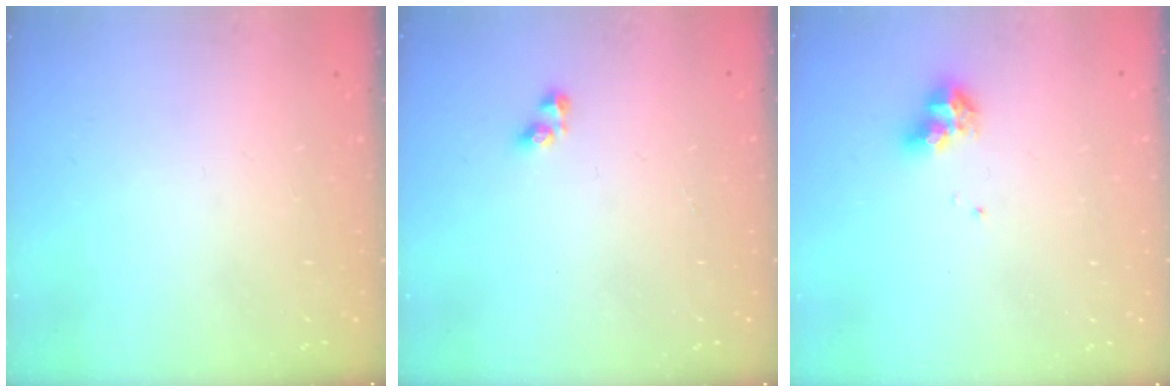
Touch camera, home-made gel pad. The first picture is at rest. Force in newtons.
{"total": 2.9, "press": 2.9, "slide": 0.4}
{"total": 7.0, "press": 6.9, "slide": 1.0}